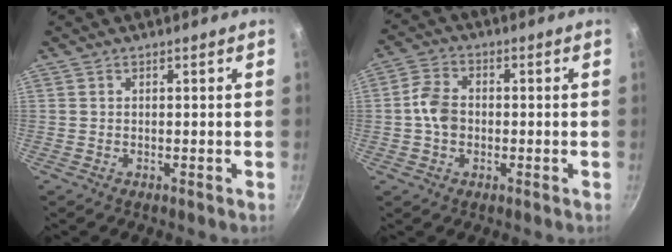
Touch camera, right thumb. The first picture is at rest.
{"total": 6.0, "force": [-0.6, 4.6, 3.9], "torque": [-0.062, 0.018, -0.021]}